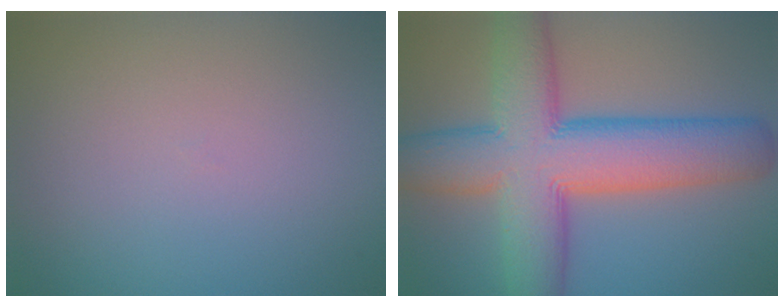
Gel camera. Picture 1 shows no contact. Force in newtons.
{"total": 12.6, "press": 12.6, "slide": 0.5}